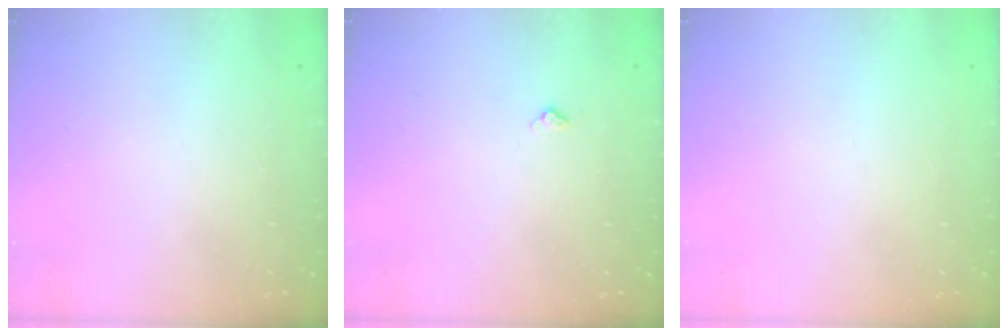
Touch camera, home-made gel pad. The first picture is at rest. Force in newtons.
{"total": 3.1, "press": 3.1, "slide": 0.4}
{"total": 0.0}